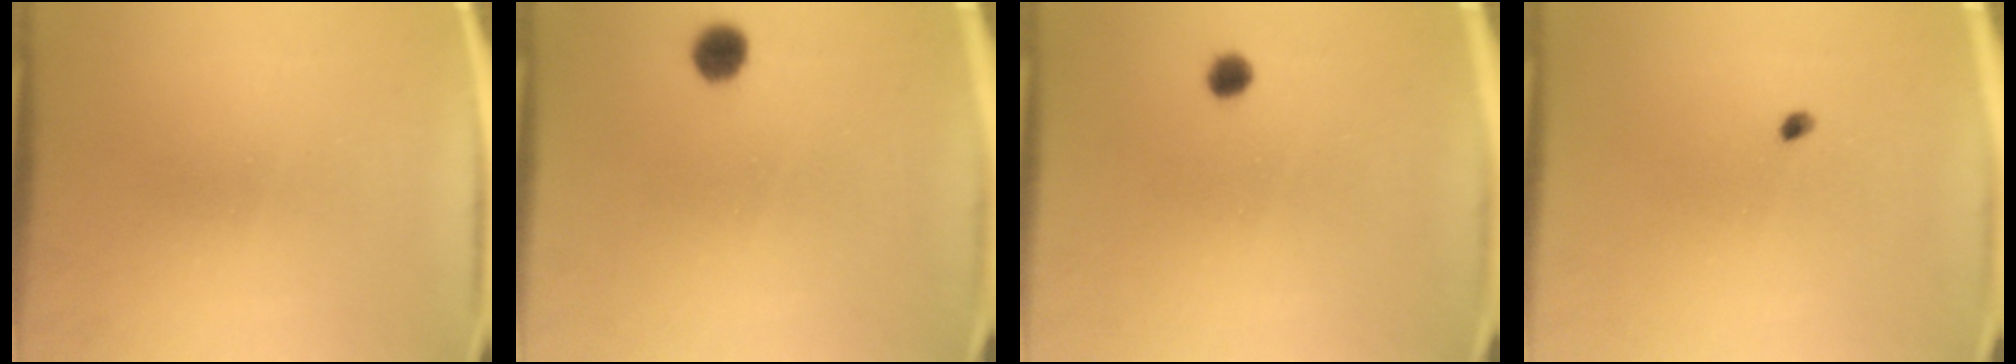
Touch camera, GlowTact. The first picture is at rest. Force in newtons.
{"total": 3.4}
{"total": 1.8}
{"total": 0.9}